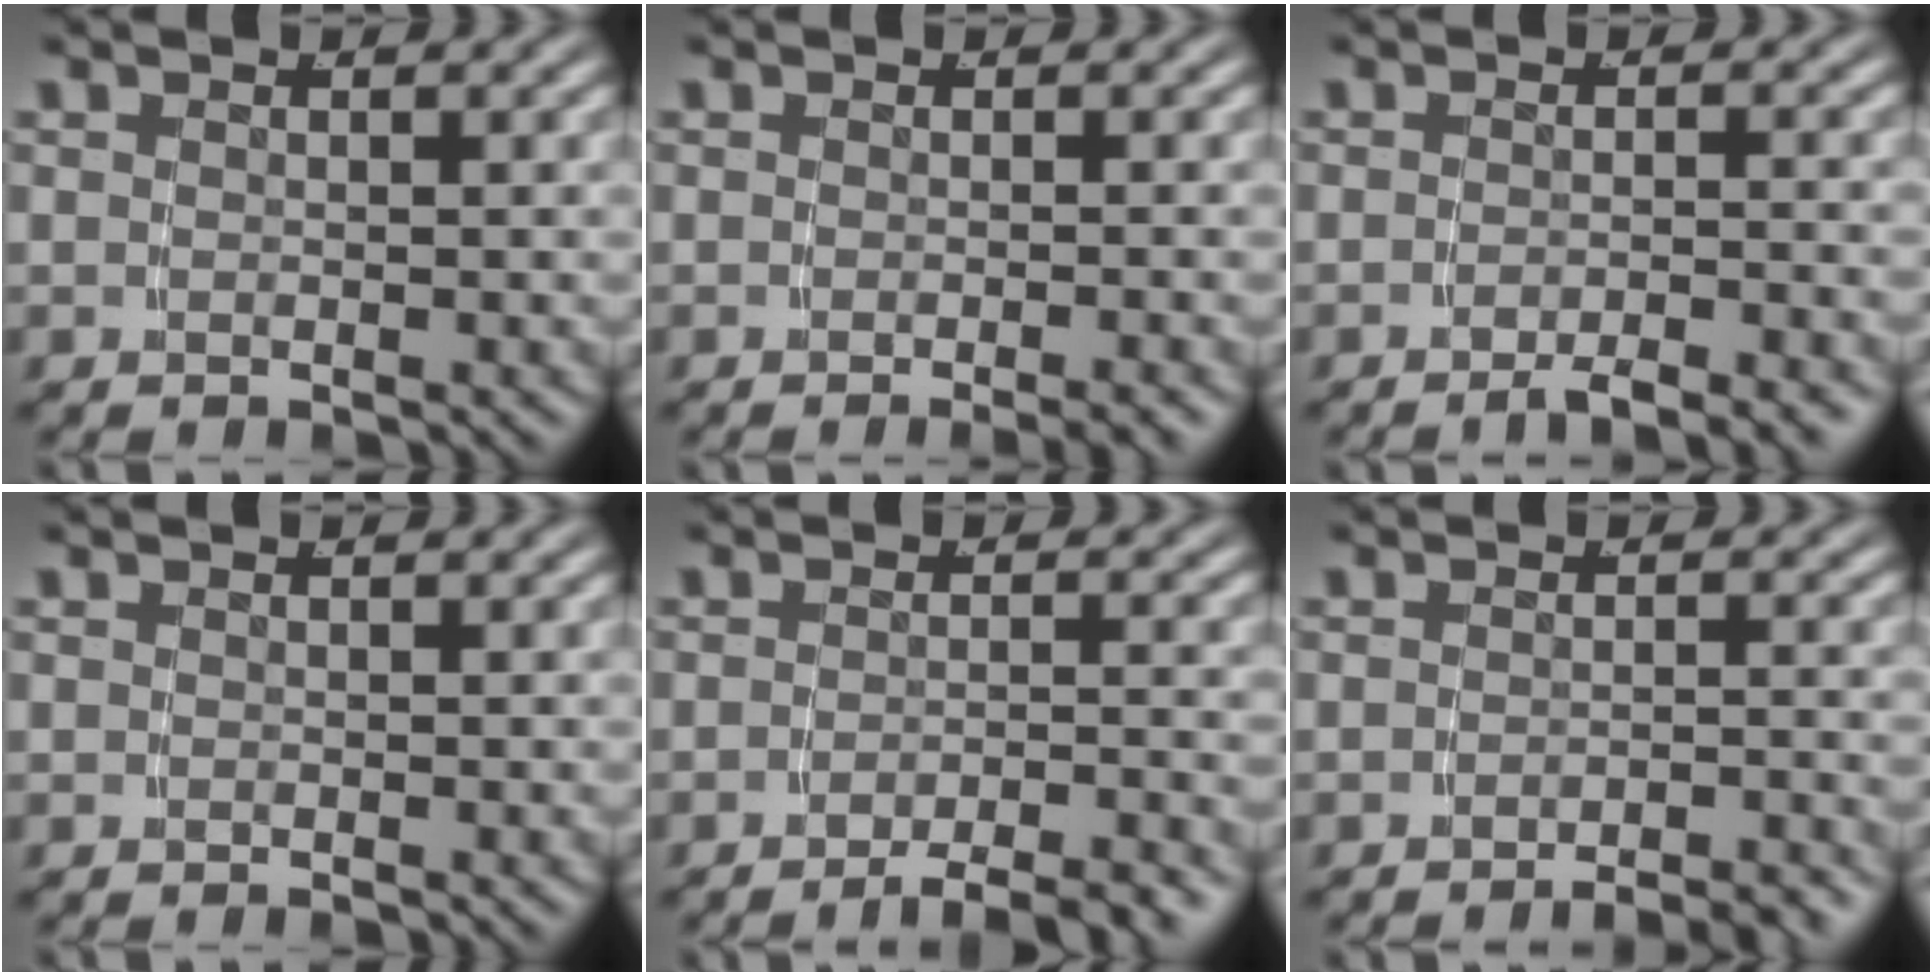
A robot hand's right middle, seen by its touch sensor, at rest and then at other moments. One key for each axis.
{"total": 1.5, "fx": -1.2, "fy": -0.3, "fz": 0.8, "tx": -0.011, "ty": 0.004, "tz": -0.021}
{"total": 3.3, "fx": -2.9, "fy": 0.0, "fz": 1.5, "tx": -0.015, "ty": 0.004, "tz": -0.051}
{"total": 0.0}
{"total": 5.1, "fx": -4.6, "fy": 0.3, "fz": 2.2, "tx": -0.020, "ty": -0.001, "tz": -0.074}
{"total": 4.0, "fx": -3.8, "fy": 0.1, "fz": 1.1, "tx": -0.004, "ty": 0.001, "tz": -0.064}